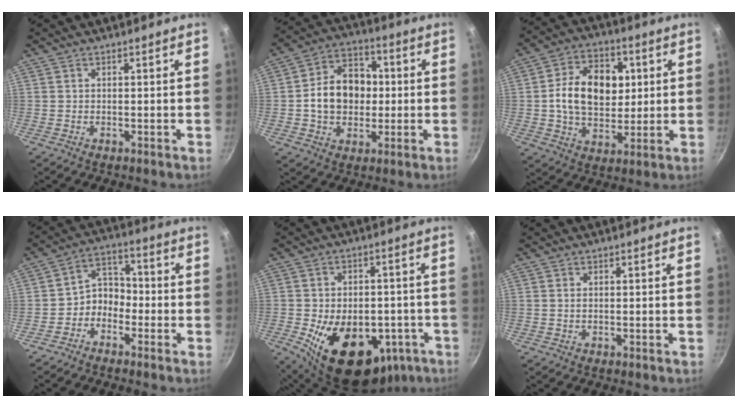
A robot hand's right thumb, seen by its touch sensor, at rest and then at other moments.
{"total": 13.5, "force": [-0.1, 10.4, 8.6], "torque": [-0.108, 0.024, -0.011]}
{"total": 15.7, "force": [2.1, 11.1, 10.9], "torque": [-0.143, 0.007, 0.028]}
{"total": 6.0, "force": [-2.8, 4.6, 2.7], "torque": [-0.014, 0.046, -0.065]}
{"total": 21.2, "force": [-7.4, 13.7, 14.3], "torque": [-0.190, 0.020, -0.087]}
{"total": 0.6, "force": [0.1, 0.3, 0.5], "torque": [-0.009, 0.000, 0.001]}